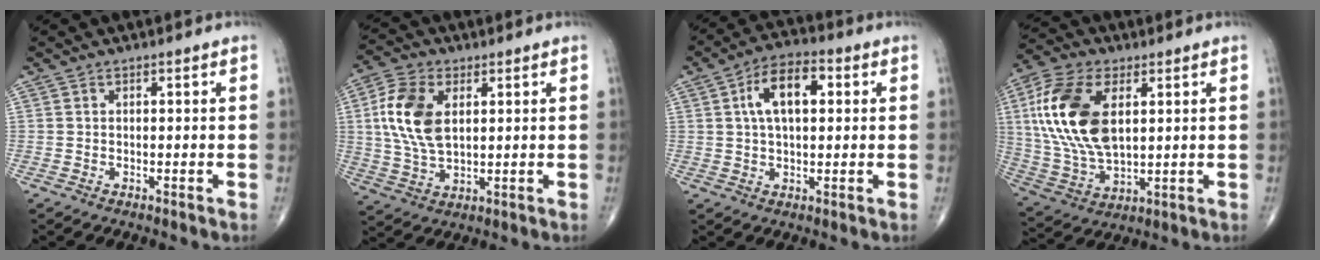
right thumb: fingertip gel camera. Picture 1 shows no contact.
{"total": 12.0, "force": [2.6, 6.9, 9.4], "torque": [-0.192, -0.002, 0.048]}
{"total": 10.2, "force": [2.4, 5.3, 8.4], "torque": [-0.137, 0.017, 0.033]}
{"total": 18.9, "force": [4.4, 10.3, 15.3], "torque": [-0.314, -0.010, 0.082]}